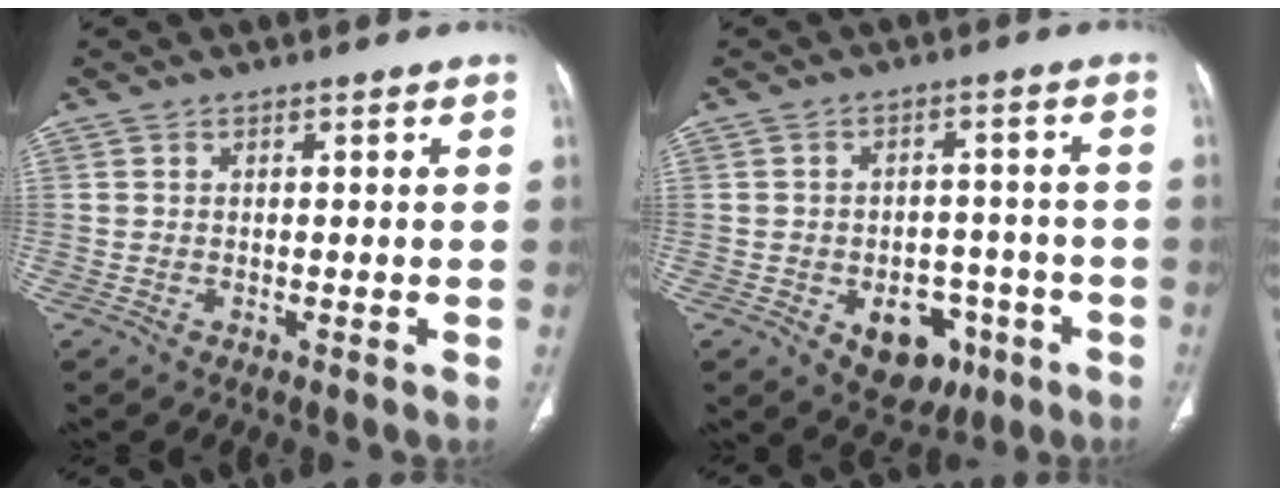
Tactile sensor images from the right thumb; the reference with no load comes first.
{"total": 10.2, "force": [-4.3, 7.1, 5.9], "torque": [-0.044, 0.030, -0.046]}